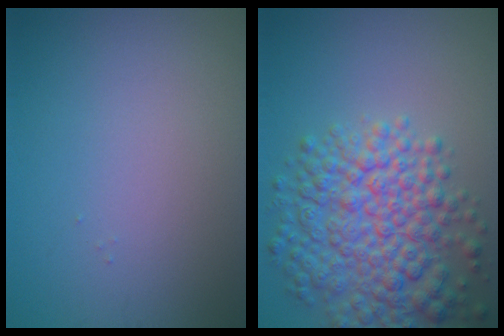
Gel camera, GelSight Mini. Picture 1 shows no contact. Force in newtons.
{"total": 8.0, "press": 8.0, "slide": 0.2}